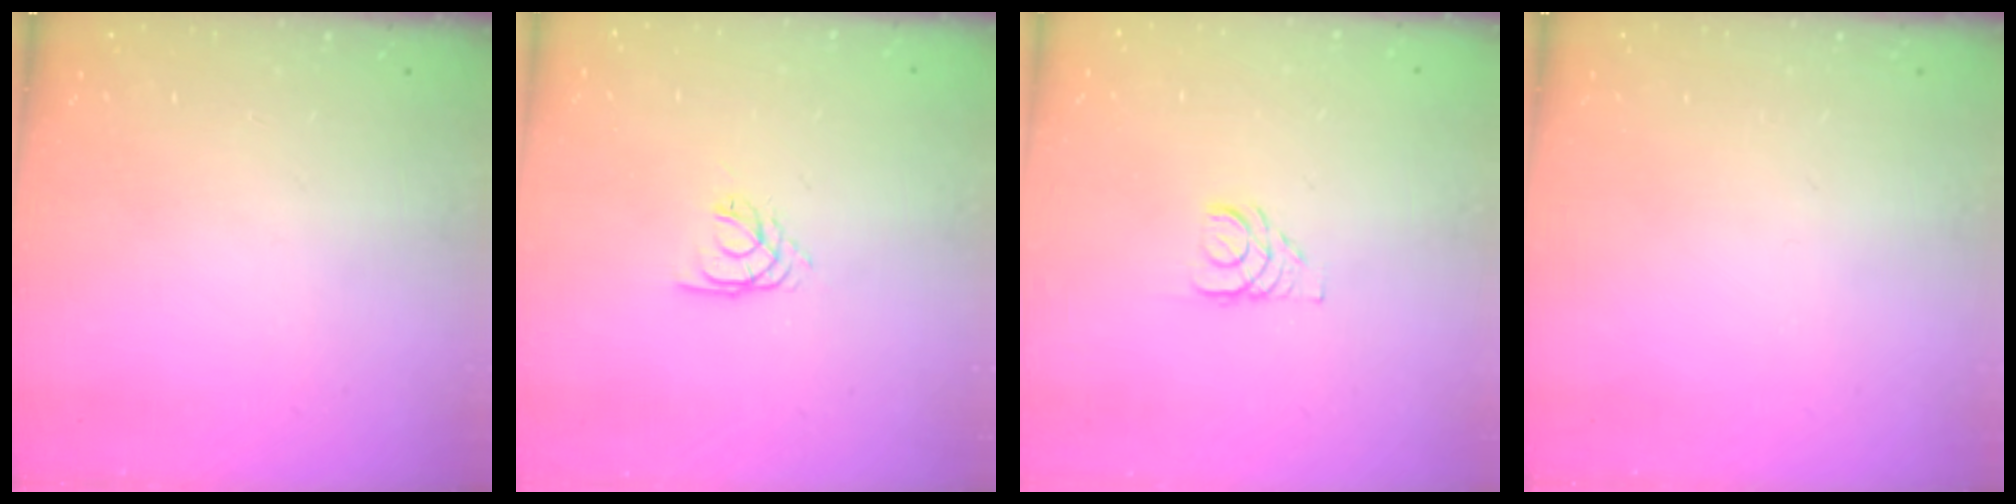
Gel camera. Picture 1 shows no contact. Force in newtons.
{"total": 1.4, "press": 1.3, "slide": 0.3}
{"total": 2.9, "press": 2.9, "slide": 0.3}
{"total": 0.0}